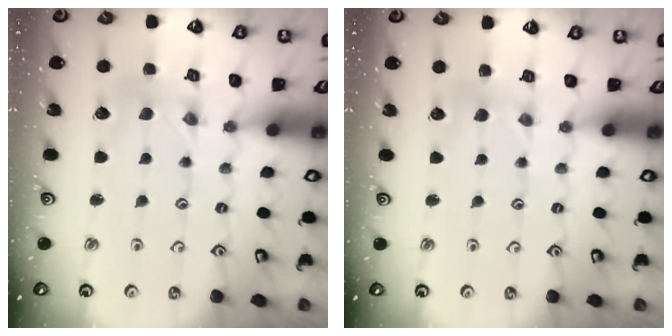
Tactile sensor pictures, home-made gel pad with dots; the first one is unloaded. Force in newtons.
{"total": 2.7, "press": 2.7, "slide": 0.3}